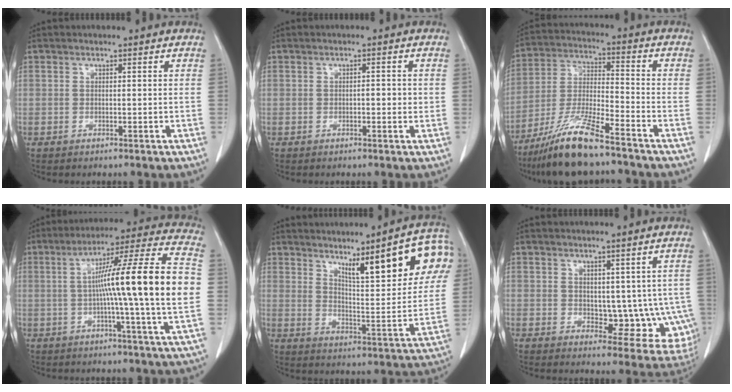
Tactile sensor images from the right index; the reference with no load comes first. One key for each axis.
{"total": 3.6, "fx": -0.1, "fy": 1.5, "fz": 3.3, "tx": -0.045, "ty": 0.004, "tz": -0.001}
{"total": 12.3, "fx": -9.4, "fy": 1.0, "fz": 7.9, "tx": -0.163, "ty": -0.024, "tz": -0.178}
{"total": 19.1, "fx": -0.3, "fy": -1.4, "fz": 19.1, "tx": -0.288, "ty": 0.012, "tz": -0.022}
{"total": 17.5, "fx": 8.5, "fy": 3.0, "fz": 15.0, "tx": -0.195, "ty": 0.006, "tz": 0.121}
{"total": 9.1, "fx": -0.6, "fy": 5.6, "fz": 7.1, "tx": -0.060, "ty": 0.006, "tz": 0.006}